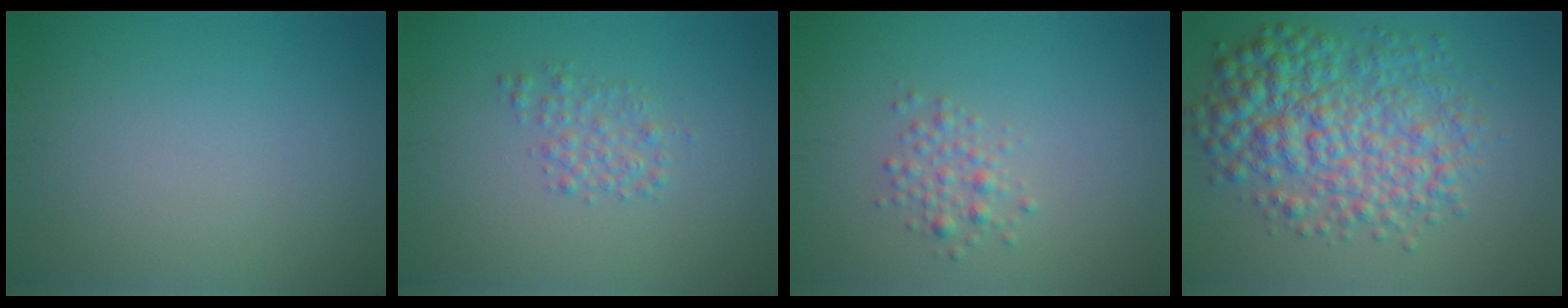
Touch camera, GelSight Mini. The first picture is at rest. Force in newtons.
{"total": 1.8, "press": 1.8, "slide": 0.0}
{"total": 1.7, "press": 1.7, "slide": 0.1}
{"total": 7.9, "press": 7.9, "slide": 0.1}